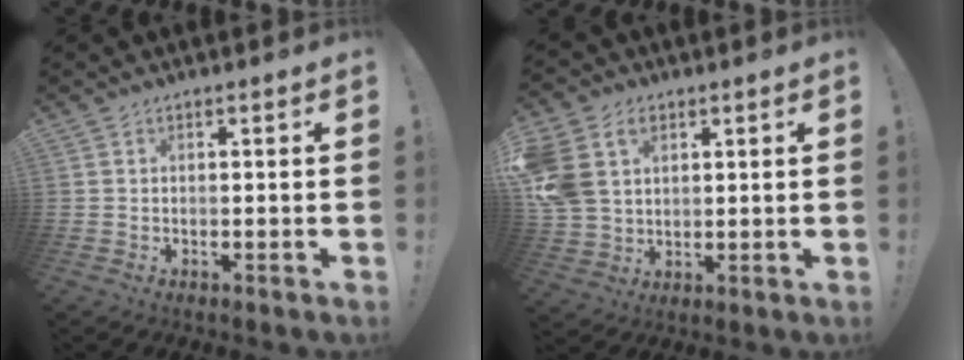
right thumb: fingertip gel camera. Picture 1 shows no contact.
{"total": 12.5, "force": [5.1, 9.3, 6.6], "torque": [-0.135, -0.021, 0.098]}